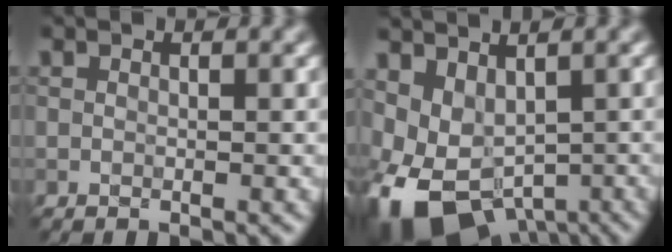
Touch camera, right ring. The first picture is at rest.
{"total": 8.5, "force": [-3.1, 5.5, 5.7], "torque": [-0.111, -0.025, -0.037]}